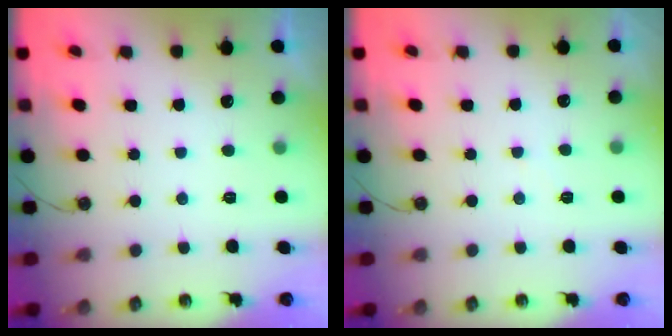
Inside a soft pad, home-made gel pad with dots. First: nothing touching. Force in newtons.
{"total": 2.4, "press": 2.4, "slide": 0.4}